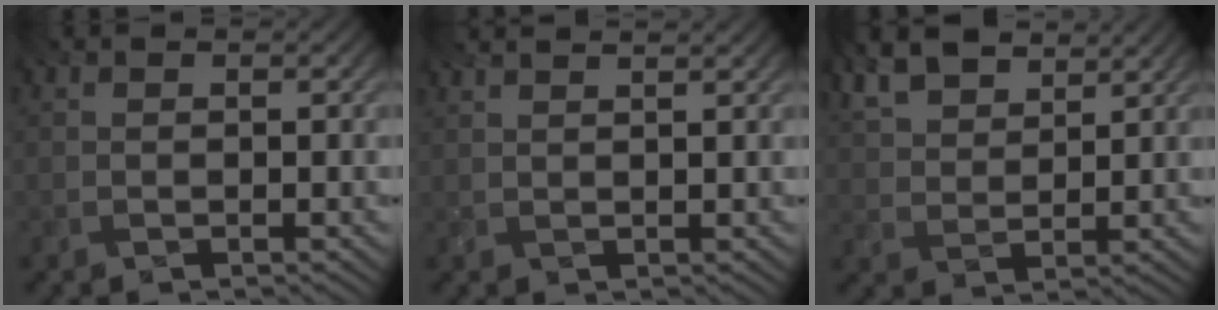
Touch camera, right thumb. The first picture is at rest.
{"total": 2.9, "force": [2.4, 0.3, 1.5], "torque": [-0.018, 0.001, 0.025]}
{"total": 9.1, "force": [6.2, 4.0, 5.2], "torque": [-0.144, 0.008, 0.109]}